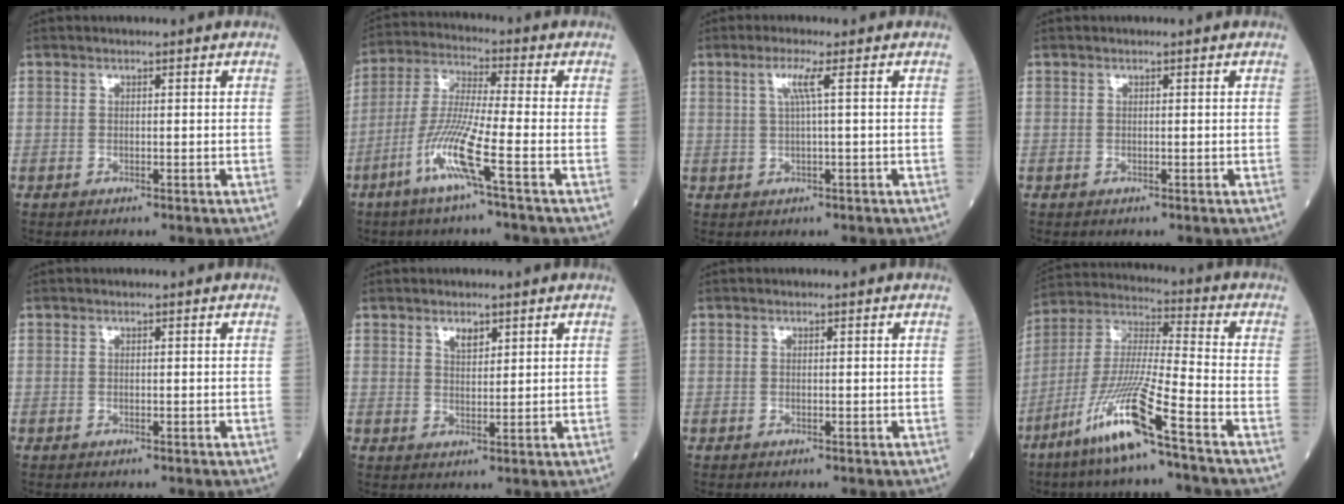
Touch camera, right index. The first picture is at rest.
{"total": 9.7, "force": [-4.5, -0.8, 8.5], "torque": [-0.178, -0.006, -0.096]}
{"total": 2.9, "force": [0.8, -0.7, 2.7], "torque": [-0.058, 0.005, 0.016]}
{"total": 0.0}
{"total": 0.0}
{"total": 2.3, "force": [1.5, 1.0, 1.3], "torque": [-0.023, -0.001, 0.029]}
{"total": 0.0}
{"total": 13.7, "force": [-7.9, -0.6, 11.3], "torque": [-0.235, -0.025, -0.158]}